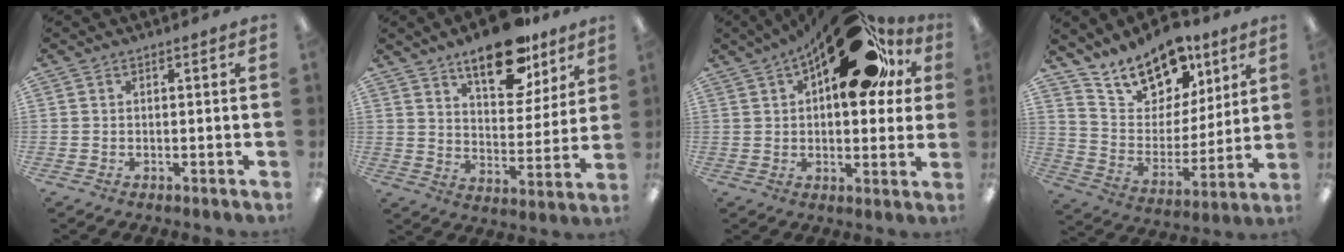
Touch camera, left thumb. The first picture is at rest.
{"total": 17.7, "force": [12.2, 7.8, 10.0], "torque": [-0.140, -0.064, 0.207]}
{"total": 24.4, "force": [11.5, 11.3, 18.2], "torque": [-0.247, -0.052, 0.186]}
{"total": 14.9, "force": [12.0, 7.5, 4.6], "torque": [-0.098, -0.083, 0.222]}